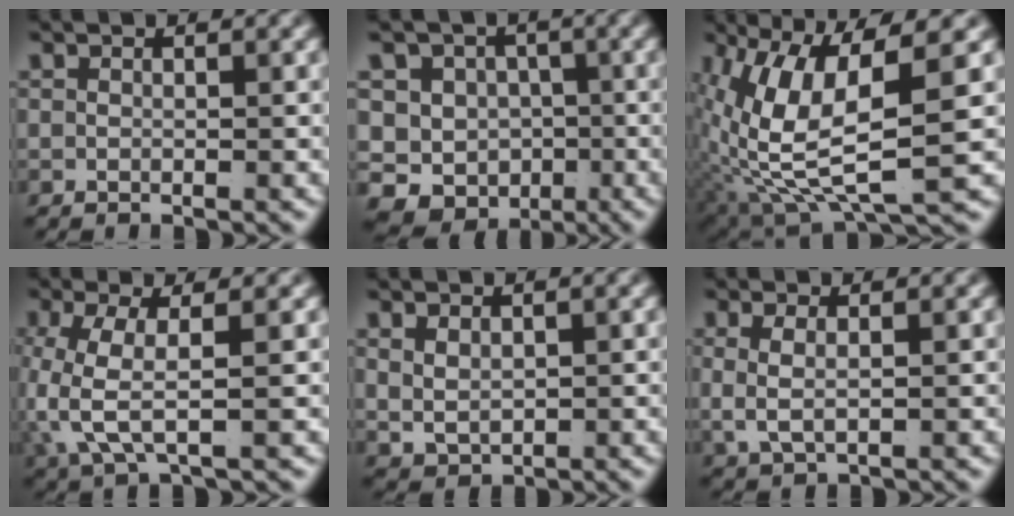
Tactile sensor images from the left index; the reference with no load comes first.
{"total": 19.3, "force": [-6.4, 17.4, 5.4], "torque": [-0.174, -0.096, -0.107]}
{"total": 10.9, "force": [-0.6, 5.8, 9.2], "torque": [-0.181, -0.028, 0.011]}
{"total": 5.1, "force": [0.1, 2.4, 4.5], "torque": [-0.121, -0.019, 0.016]}
{"total": 2.5, "force": [0.6, 1.9, 1.4], "torque": [-0.036, -0.017, 0.028]}
{"total": 2.8, "force": [0.4, 1.5, 2.2], "torque": [-0.054, -0.007, 0.019]}